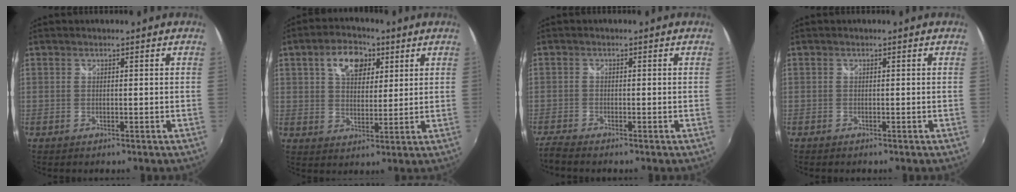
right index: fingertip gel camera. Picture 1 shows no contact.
{"total": 9.1, "force": [4.0, 5.8, 5.8], "torque": [-0.097, 0.023, 0.066]}
{"total": 3.0, "force": [-2.8, 0.1, 0.9], "torque": [-0.035, -0.013, -0.055]}
{"total": 0.7, "force": [-0.7, 0.3, 0.1], "torque": [-0.004, -0.004, -0.013]}